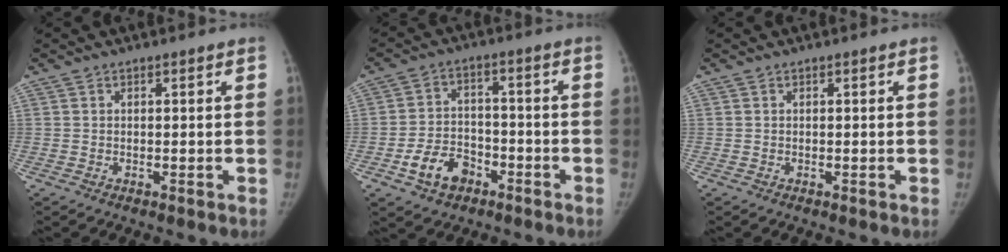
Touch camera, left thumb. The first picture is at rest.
{"total": 8.0, "force": [-4.1, 5.6, 4.0], "torque": [-0.054, 0.028, -0.069]}
{"total": 0.0}